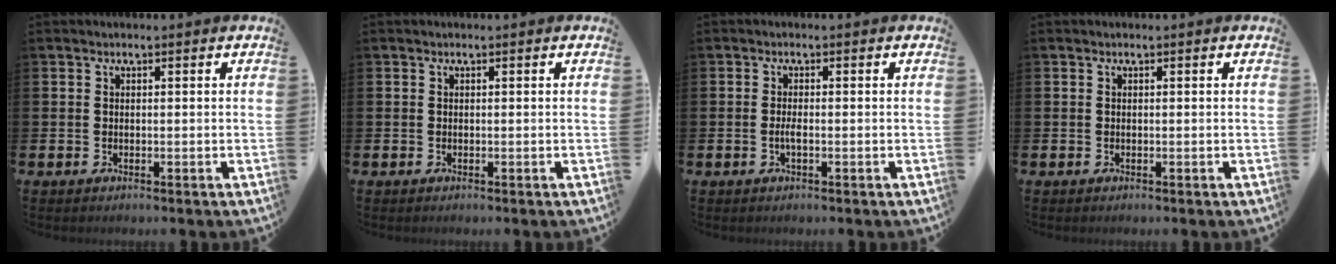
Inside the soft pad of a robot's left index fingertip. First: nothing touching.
{"total": 0.0}
{"total": 1.3, "force": [-0.4, 0.3, 1.2], "torque": [-0.028, 0.002, -0.006]}
{"total": 0.0}